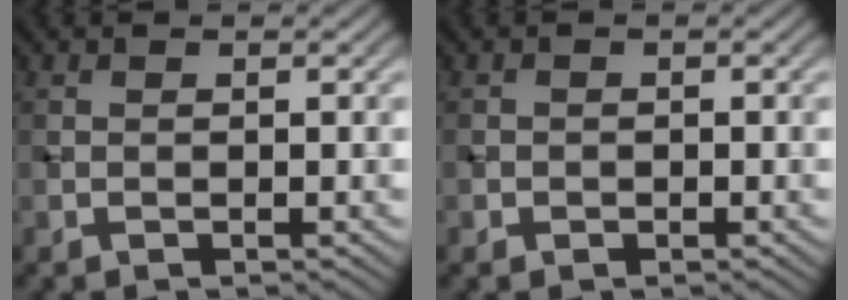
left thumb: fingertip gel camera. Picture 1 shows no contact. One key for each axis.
{"total": 0.9, "fx": -0.4, "fy": 0.8, "fz": 0.1, "tx": 0.001, "ty": -0.004, "tz": -0.009}